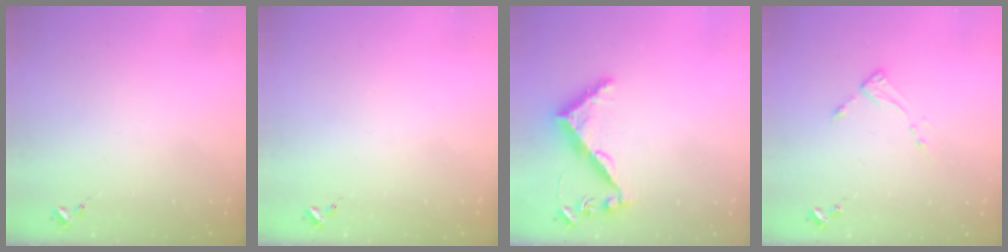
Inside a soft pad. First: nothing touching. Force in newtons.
{"total": 0.0}
{"total": 8.0, "press": 8.0, "slide": 0.5}
{"total": 3.0, "press": 3.0, "slide": 0.5}